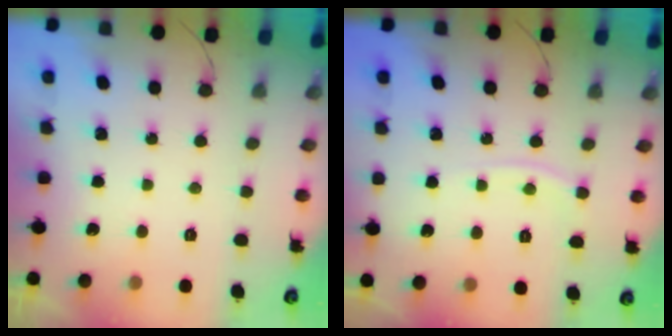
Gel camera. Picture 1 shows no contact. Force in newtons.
{"total": 4.8, "press": 4.8, "slide": 0.6}